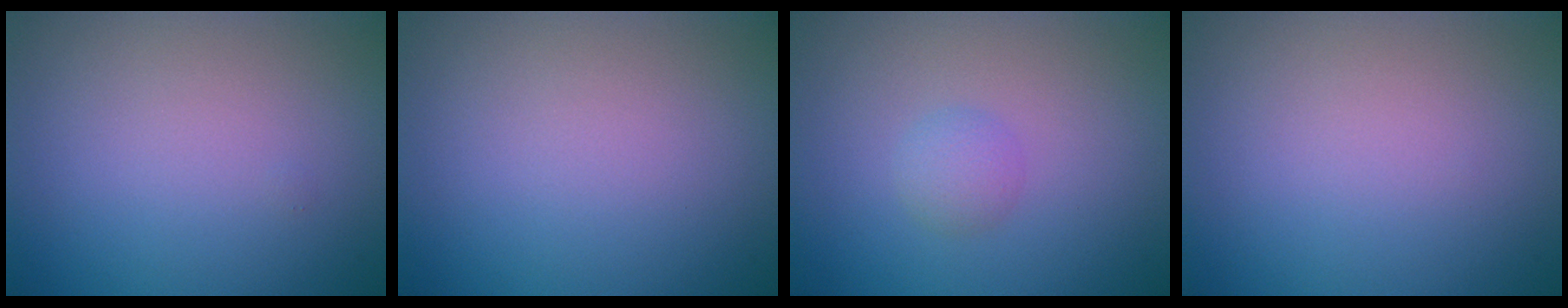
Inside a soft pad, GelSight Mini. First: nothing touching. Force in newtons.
{"total": 0.0}
{"total": 1.3, "press": 1.3, "slide": 0.1}
{"total": 0.0}